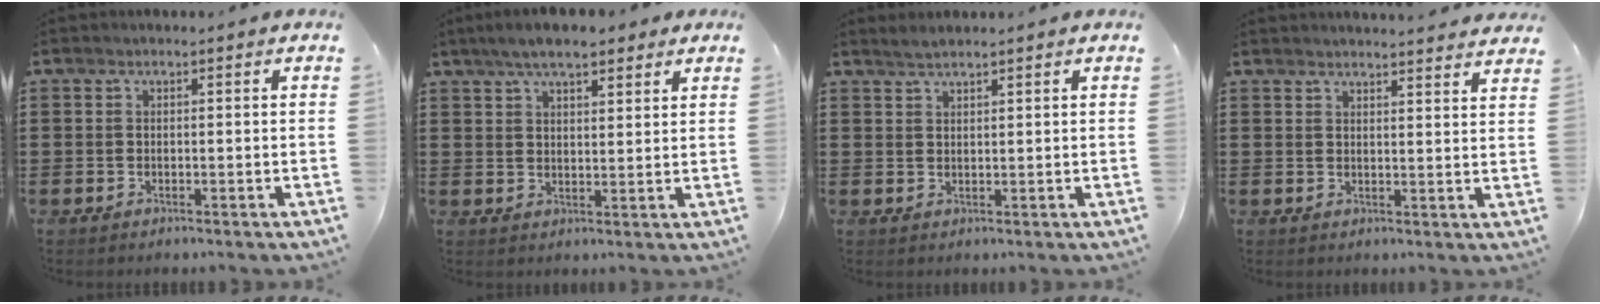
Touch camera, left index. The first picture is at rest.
{"total": 5.8, "force": [4.6, 1.6, 3.1], "torque": [-0.070, 0.005, 0.084]}
{"total": 1.5, "force": [1.4, 0.0, 0.4], "torque": [-0.010, 0.002, 0.027]}
{"total": 2.8, "force": [2.8, -0.4, 0.0], "torque": [-0.002, -0.015, 0.051]}